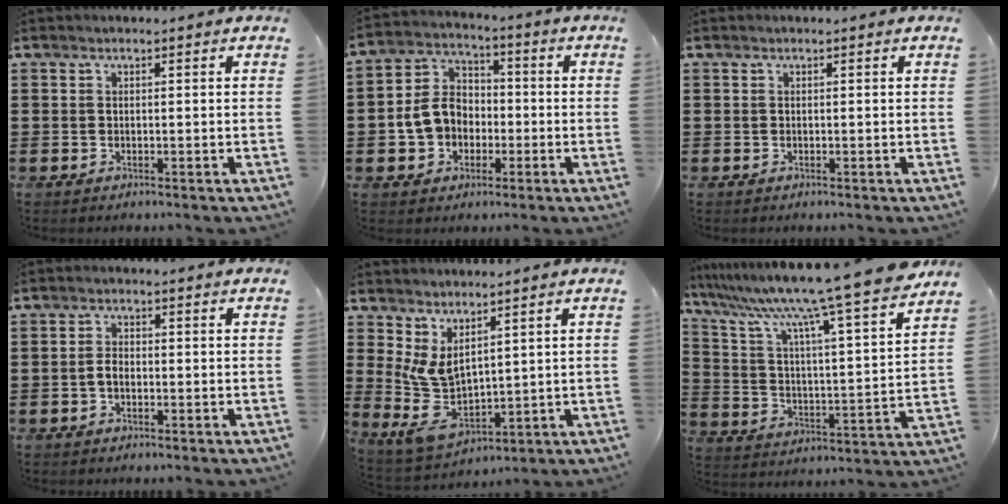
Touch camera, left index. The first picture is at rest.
{"total": 7.6, "force": [-1.5, 6.4, 3.8], "torque": [-0.103, 0.018, -0.031]}
{"total": 0.0}
{"total": 2.0, "force": [-0.6, 1.1, 1.6], "torque": [-0.041, 0.001, -0.013]}
{"total": 6.9, "force": [2.3, 3.6, 5.4], "torque": [-0.134, -0.027, 0.043]}
{"total": 11.2, "force": [9.4, -1.1, 6.0], "torque": [-0.152, -0.074, 0.148]}